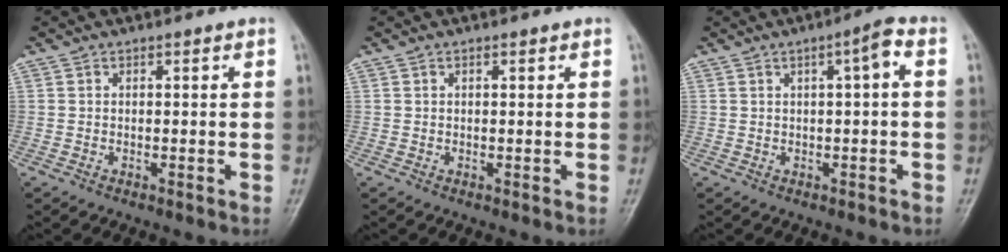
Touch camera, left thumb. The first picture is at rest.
{"total": 0.5, "force": [0.3, 0.2, 0.4], "torque": [-0.008, -0.001, 0.004]}
{"total": 2.4, "force": [0.6, 0.2, 2.3], "torque": [-0.039, 0.006, 0.009]}